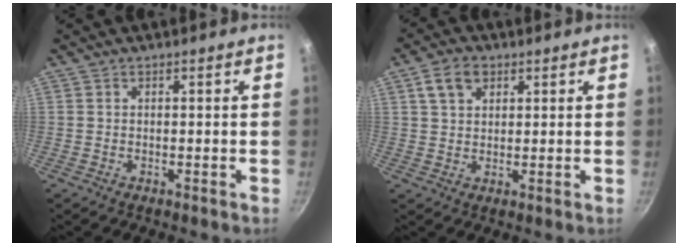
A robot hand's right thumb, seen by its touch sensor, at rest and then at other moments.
{"total": 5.6, "force": [2.5, 3.9, 3.2], "torque": [-0.045, 0.001, 0.043]}